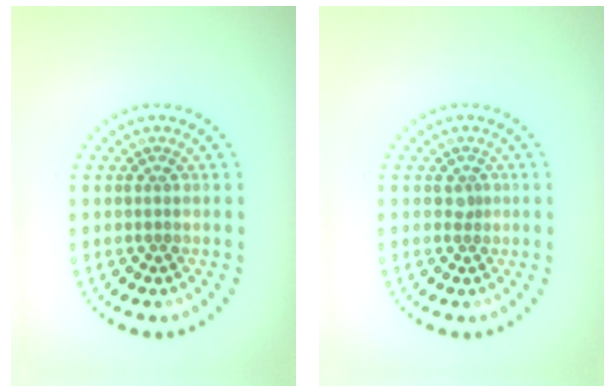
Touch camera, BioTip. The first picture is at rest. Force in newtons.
{"total": 0.8, "press": 0.5, "slide": 0.6}